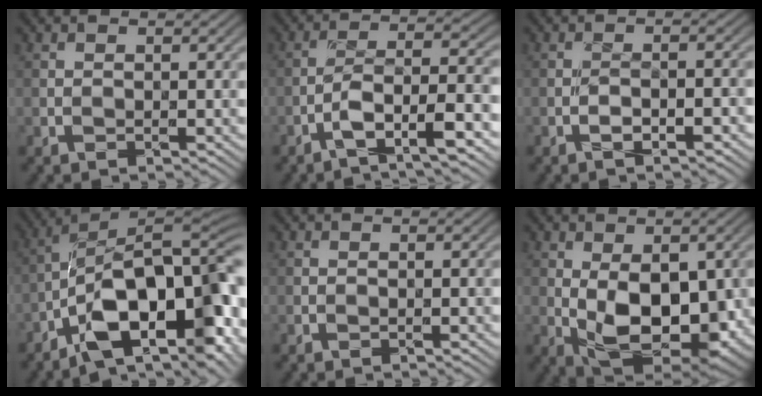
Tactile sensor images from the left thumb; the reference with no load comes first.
{"total": 6.7, "force": [-4.3, 1.0, 5.0], "torque": [-0.084, 0.011, -0.077]}
{"total": 1.6, "force": [-1.1, -0.3, 1.0], "torque": [-0.023, 0.009, -0.021]}
{"total": 15.4, "force": [-6.7, 6.6, 12.2], "torque": [-0.170, -0.003, -0.122]}
{"total": 0.0}
{"total": 10.0, "force": [-0.7, 5.5, 8.4], "torque": [-0.148, -0.016, -0.002]}